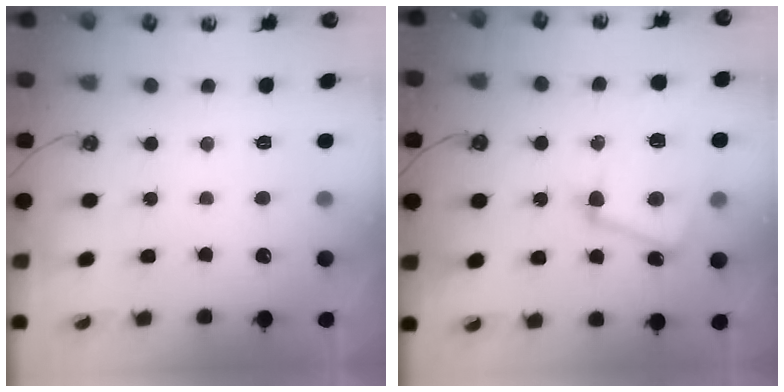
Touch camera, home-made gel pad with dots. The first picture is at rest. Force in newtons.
{"total": 7.6, "press": 7.4, "slide": 1.4}